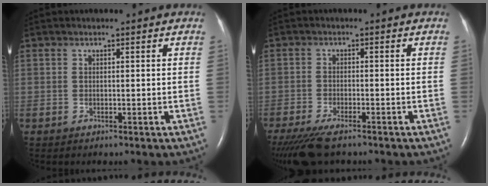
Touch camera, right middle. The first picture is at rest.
{"total": 9.1, "force": [-7.0, 2.3, 5.3], "torque": [-0.097, -0.019, -0.118]}